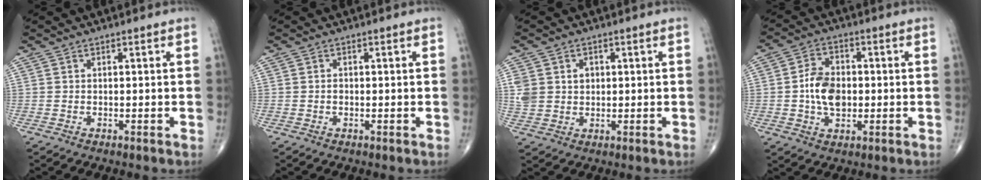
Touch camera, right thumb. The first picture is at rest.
{"total": 0.7, "force": [-0.2, 0.5, 0.4], "torque": [-0.006, 0.001, -0.004]}
{"total": 8.1, "force": [1.7, 6.8, 4.0], "torque": [-0.091, 0.005, 0.042]}
{"total": 8.2, "force": [-0.5, 5.4, 6.1], "torque": [-0.097, 0.008, -0.013]}